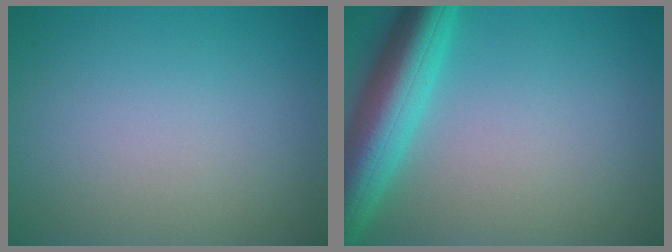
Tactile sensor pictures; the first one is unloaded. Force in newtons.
{"total": 7.5, "press": 7.5, "slide": 0.4}